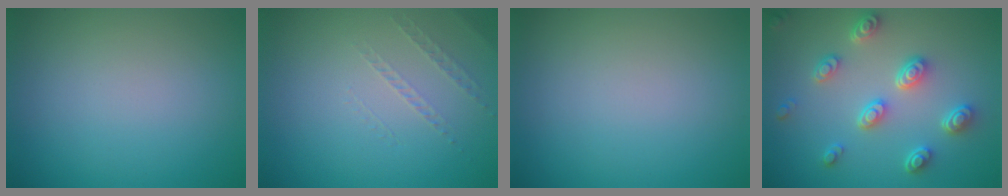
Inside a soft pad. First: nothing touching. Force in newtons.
{"total": 1.0, "press": 0.4, "slide": 0.9}
{"total": 0.0}
{"total": 4.4, "press": 3.6, "slide": 2.6}